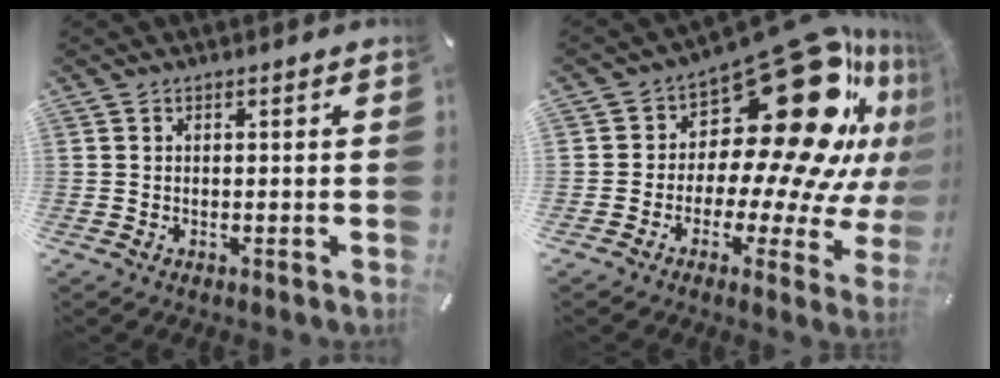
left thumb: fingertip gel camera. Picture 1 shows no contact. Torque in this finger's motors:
{"motor_torque": [2.15, 2.14, 0.83, 0.34, 0.12]}